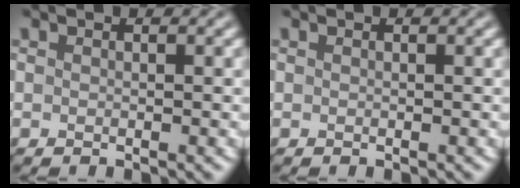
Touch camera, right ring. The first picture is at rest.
{"total": 0.0}